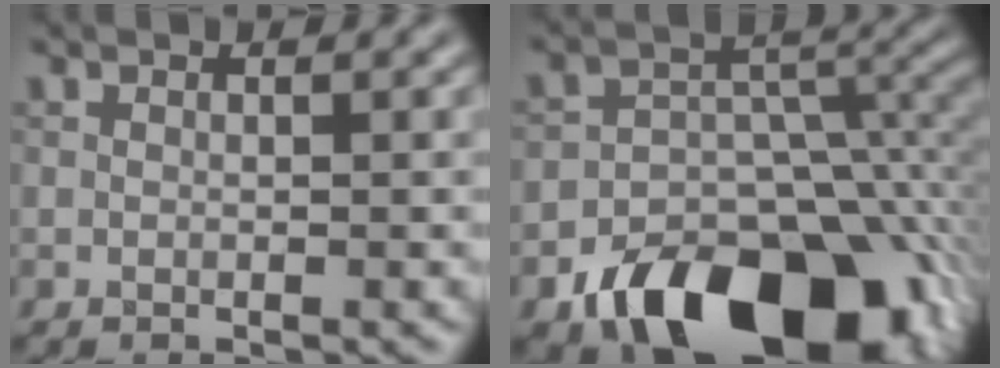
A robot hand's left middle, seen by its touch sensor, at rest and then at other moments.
{"total": 14.3, "force": [-8.6, 8.4, 7.8], "torque": [-0.128, -0.015, -0.130]}